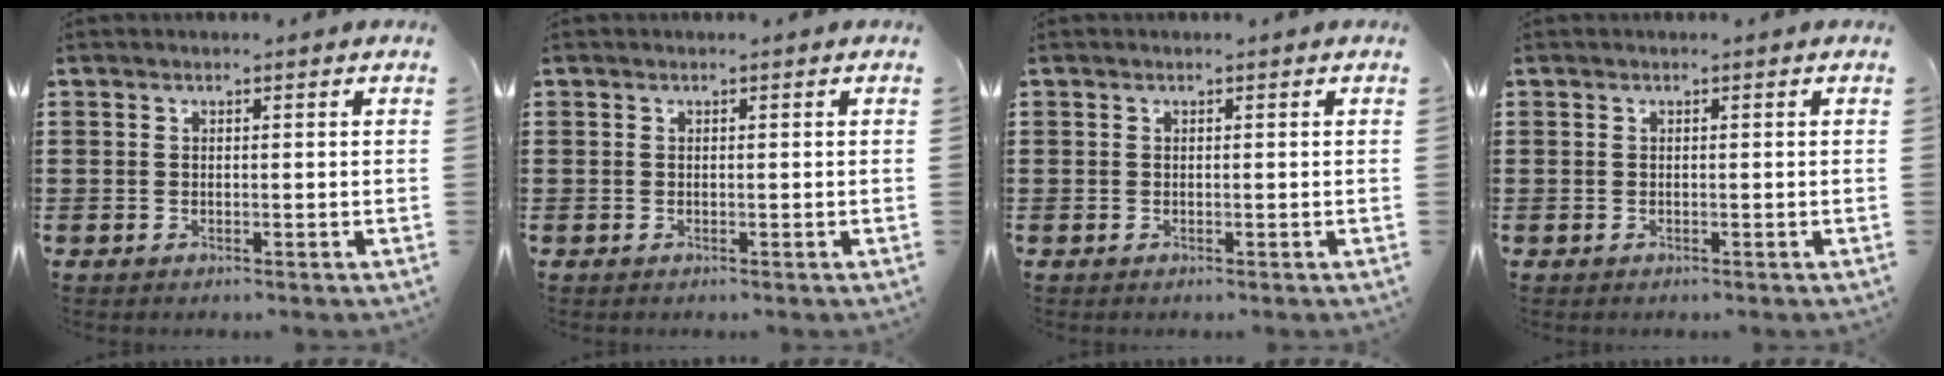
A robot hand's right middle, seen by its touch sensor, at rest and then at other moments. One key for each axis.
{"total": 0.0}
{"total": 0.0}
{"total": 0.0}